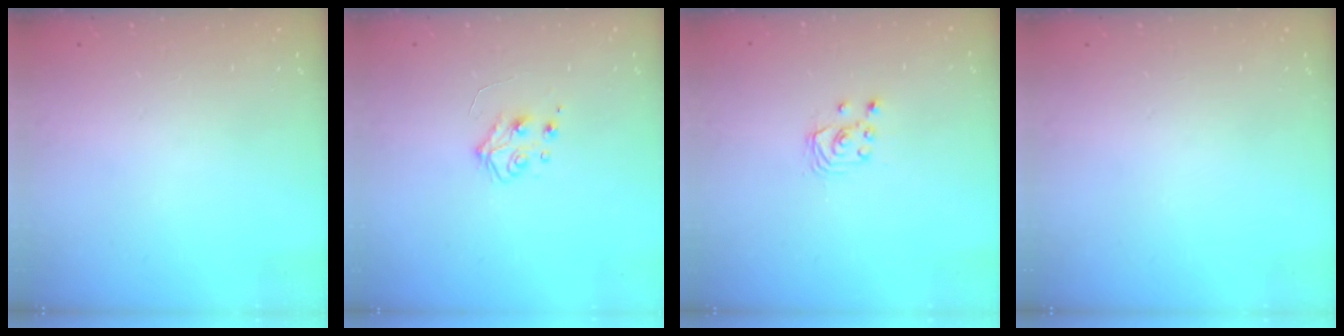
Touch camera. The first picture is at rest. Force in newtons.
{"total": 5.5, "press": 5.5, "slide": 0.6}
{"total": 2.5, "press": 2.5, "slide": 0.3}
{"total": 0.0}